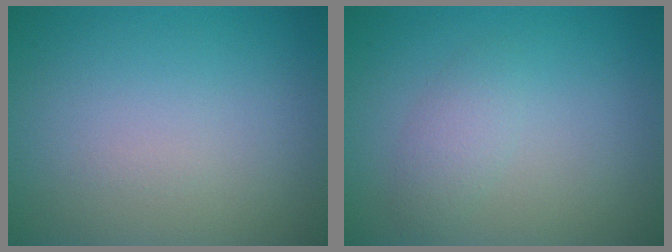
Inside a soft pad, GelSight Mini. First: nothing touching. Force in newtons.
{"total": 1.7, "press": 1.7, "slide": 0.1}